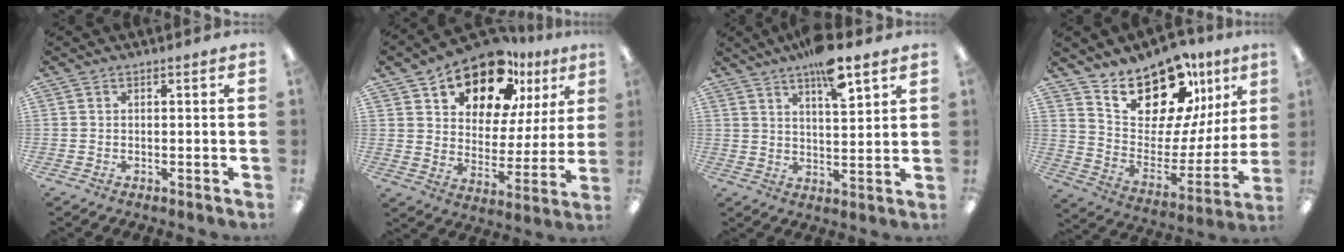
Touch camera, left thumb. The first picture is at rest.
{"total": 16.7, "force": [12.8, 8.1, 7.0], "torque": [-0.121, -0.086, 0.228]}
{"total": 9.6, "force": [7.0, 2.4, 6.1], "torque": [-0.096, -0.038, 0.119]}
{"total": 19.4, "force": [16.0, 7.9, 7.8], "torque": [-0.130, -0.124, 0.281]}